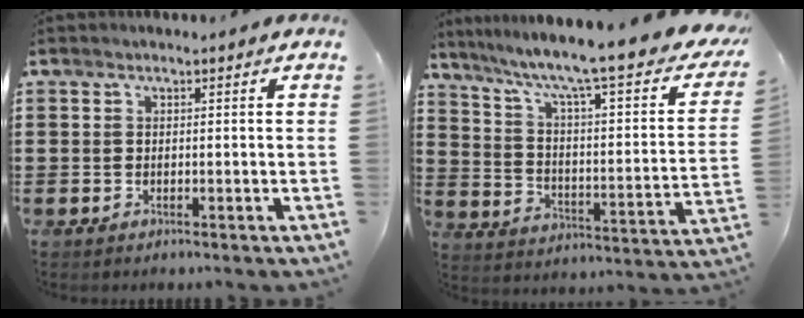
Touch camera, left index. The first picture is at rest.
{"total": 9.1, "force": [6.8, 0.4, 6.1], "torque": [-0.128, -0.061, 0.100]}